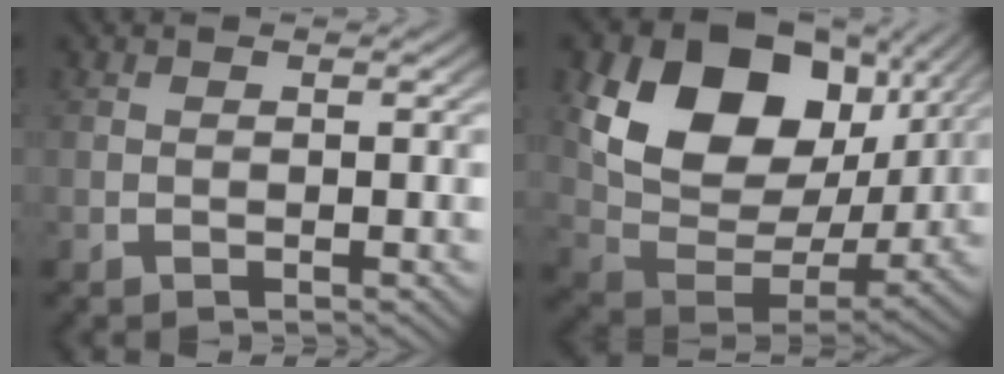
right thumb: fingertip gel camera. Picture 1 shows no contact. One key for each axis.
{"total": 16.8, "fx": 4.0, "fy": 11.2, "fz": 11.8, "tx": -0.234, "ty": -0.014, "tz": 0.064}